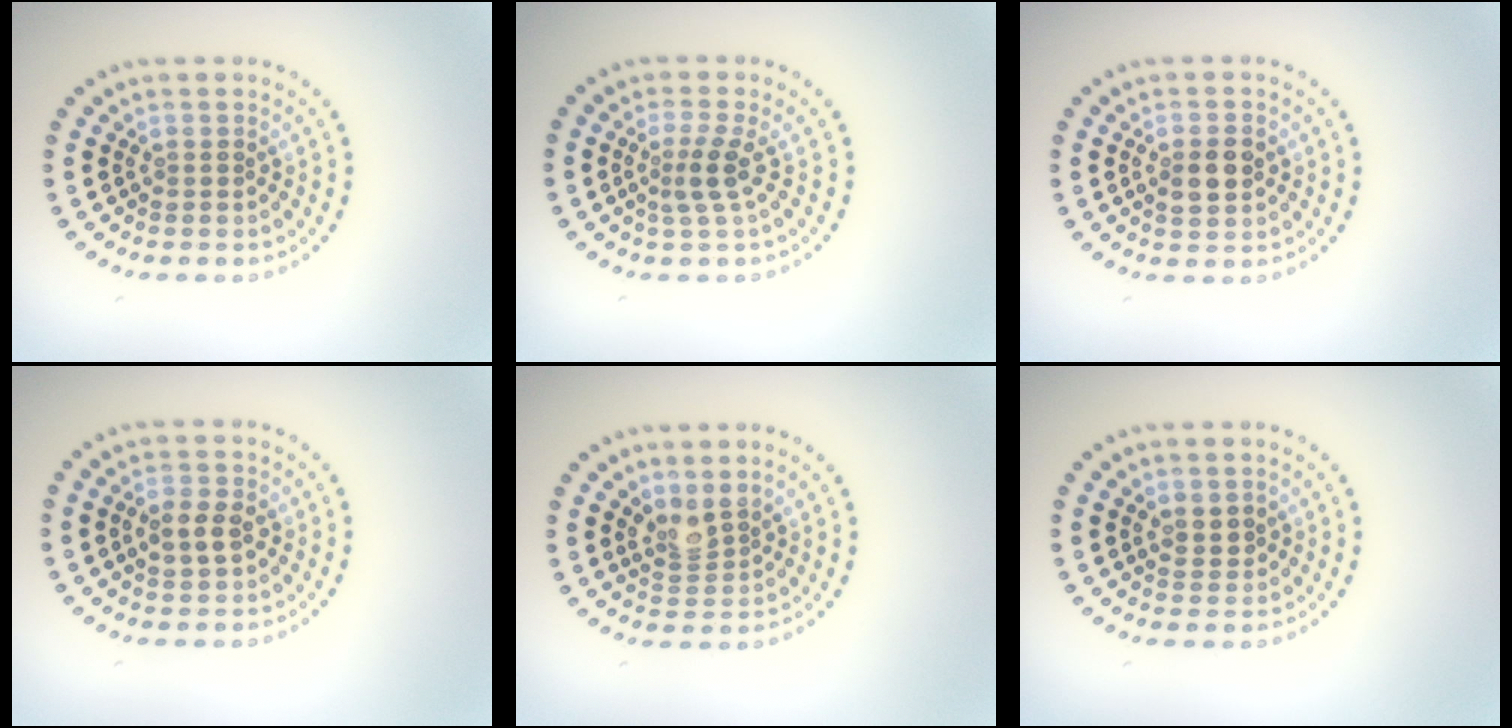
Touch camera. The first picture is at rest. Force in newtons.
{"total": 2.3, "press": 1.6, "slide": 1.5}
{"total": 2.7, "press": 2.7, "slide": 0.2}
{"total": 2.6, "press": 2.6, "slide": 0.2}
{"total": 2.2, "press": 1.6, "slide": 1.5}
{"total": 1.3, "press": 1.2, "slide": 0.5}